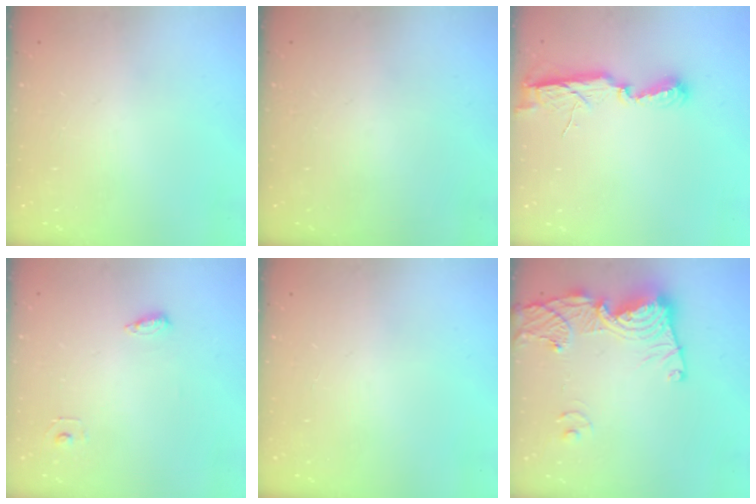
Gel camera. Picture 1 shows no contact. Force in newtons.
{"total": 0.0}
{"total": 7.0, "press": 7.0, "slide": 0.5}
{"total": 5.4, "press": 5.3, "slide": 1.2}
{"total": 0.0}
{"total": 14.9, "press": 14.8, "slide": 1.7}